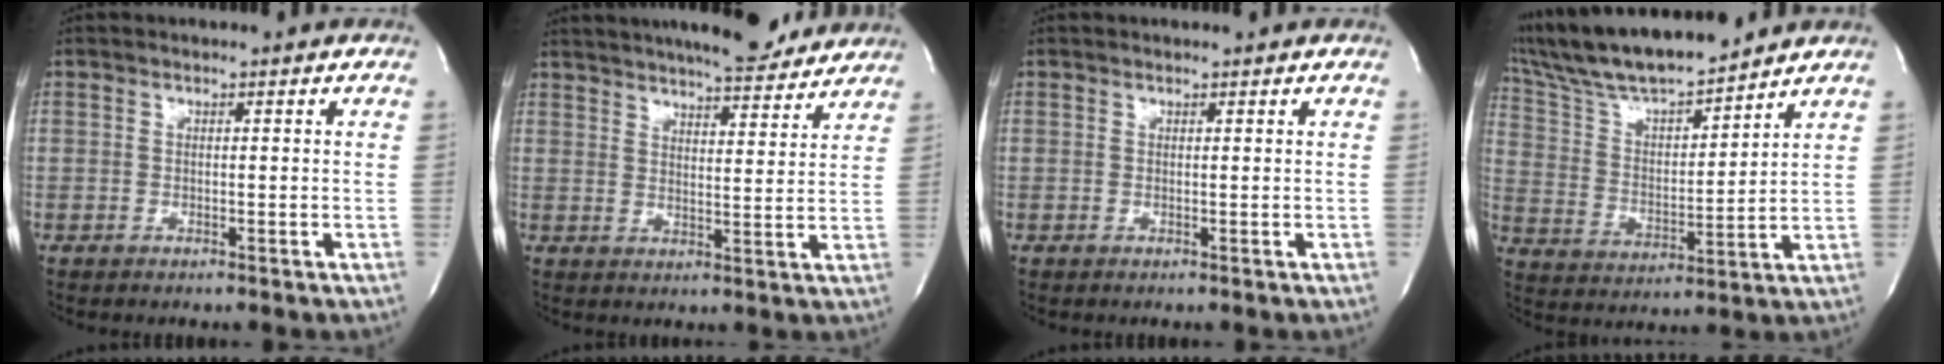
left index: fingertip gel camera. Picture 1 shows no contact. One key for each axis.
{"total": 15.7, "fx": 14.0, "fy": 2.5, "fz": 6.6, "tx": -0.102, "ty": 0.013, "tz": 0.194}
{"total": 0.8, "fx": 0.8, "fy": 0.0, "fz": 0.3, "tx": -0.006, "ty": 0.008, "tz": 0.012}
{"total": 16.1, "fx": 14.2, "fy": 2.0, "fz": 7.4, "tx": -0.147, "ty": 0.013, "tz": 0.264}